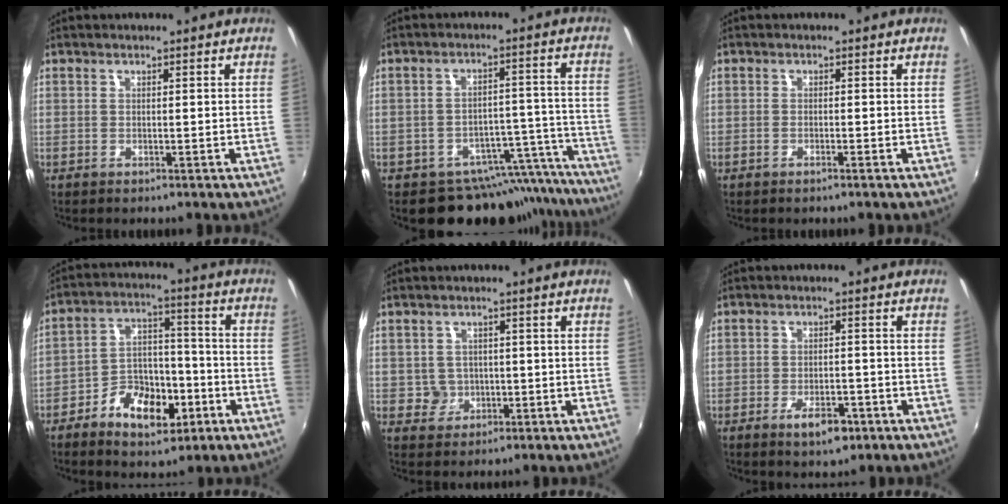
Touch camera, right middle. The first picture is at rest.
{"total": 15.6, "force": [-13.9, 6.6, 2.5], "torque": [-0.021, 0.053, -0.171]}
{"total": 0.9, "force": [-0.8, 0.0, 0.5], "torque": [-0.011, -0.002, -0.016]}
{"total": 12.2, "force": [-6.2, 6.9, 8.0], "torque": [-0.149, 0.019, -0.100]}
{"total": 3.6, "force": [-0.6, 3.5, 0.3], "torque": [-0.008, 0.006, -0.004]}
{"total": 5.5, "force": [-3.1, 2.5, 3.8], "torque": [-0.080, -0.005, -0.047]}